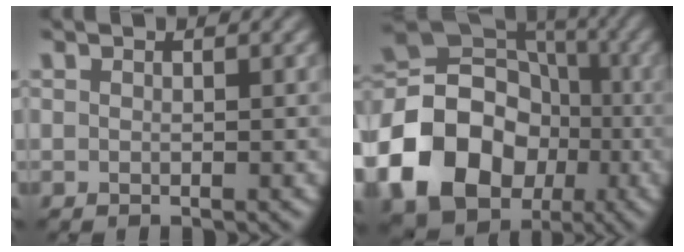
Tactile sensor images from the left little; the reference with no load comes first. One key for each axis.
{"total": 15.7, "fx": -5.0, "fy": 12.8, "fz": 7.7, "tx": -0.169, "ty": 0.003, "tz": -0.109}